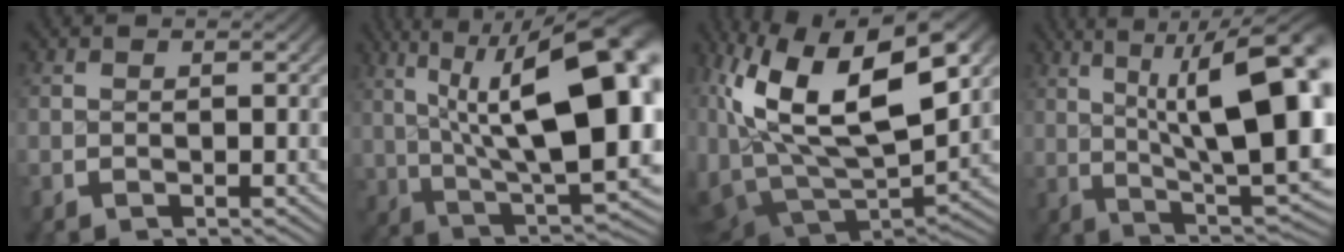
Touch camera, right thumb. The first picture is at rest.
{"total": 17.2, "force": [2.3, 8.2, 14.9], "torque": [-0.217, -0.029, 0.054]}
{"total": 17.5, "force": [0.8, 10.8, 13.8], "torque": [-0.286, -0.050, 0.034]}
{"total": 15.3, "force": [1.7, 6.8, 13.6], "torque": [-0.193, -0.030, 0.041]}